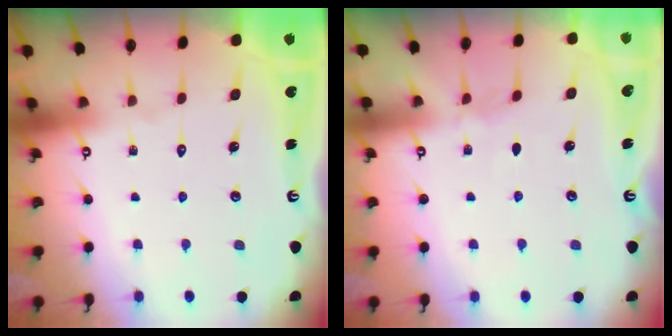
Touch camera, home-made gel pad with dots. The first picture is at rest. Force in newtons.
{"total": 2.9, "press": 2.9, "slide": 0.5}